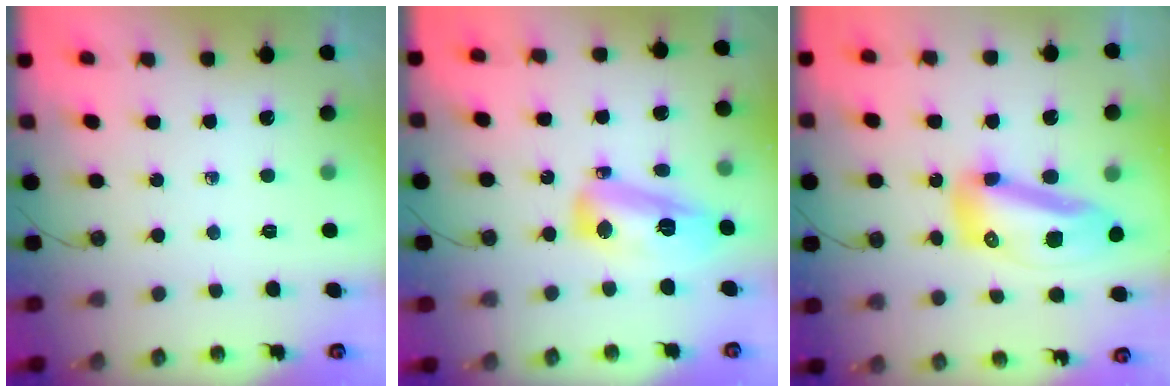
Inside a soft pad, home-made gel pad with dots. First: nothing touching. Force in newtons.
{"total": 12.7, "press": 12.6, "slide": 1.3}
{"total": 15.5, "press": 15.4, "slide": 1.7}